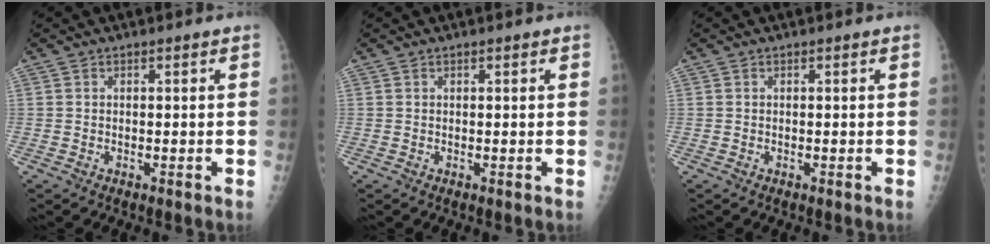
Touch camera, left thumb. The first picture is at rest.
{"total": 0.5, "force": [0.2, 0.1, 0.5], "torque": [-0.008, 0.001, 0.003]}
{"total": 0.0}